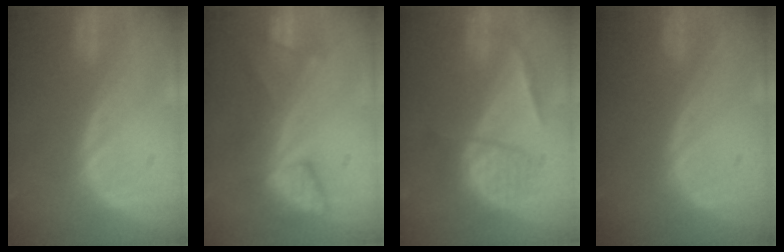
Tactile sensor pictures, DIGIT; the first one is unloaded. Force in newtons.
{"total": 7.3, "press": 6.9, "slide": 2.5}
{"total": 6.7, "press": 5.8, "slide": 3.4}
{"total": 0.0}